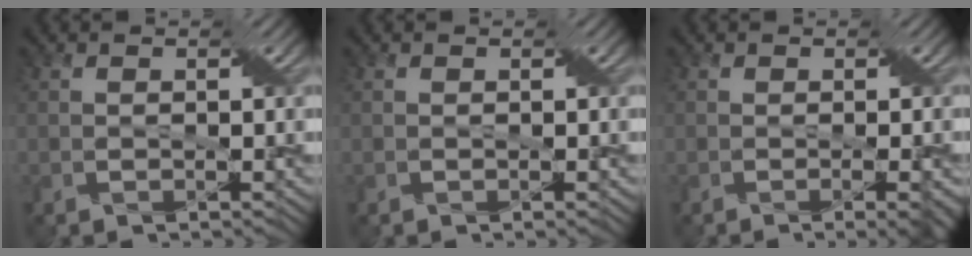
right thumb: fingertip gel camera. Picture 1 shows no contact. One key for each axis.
{"total": 0.0}
{"total": 3.0, "fx": -1.3, "fy": 0.2, "fz": 2.6, "tx": -0.031, "ty": -0.008, "tz": -0.015}